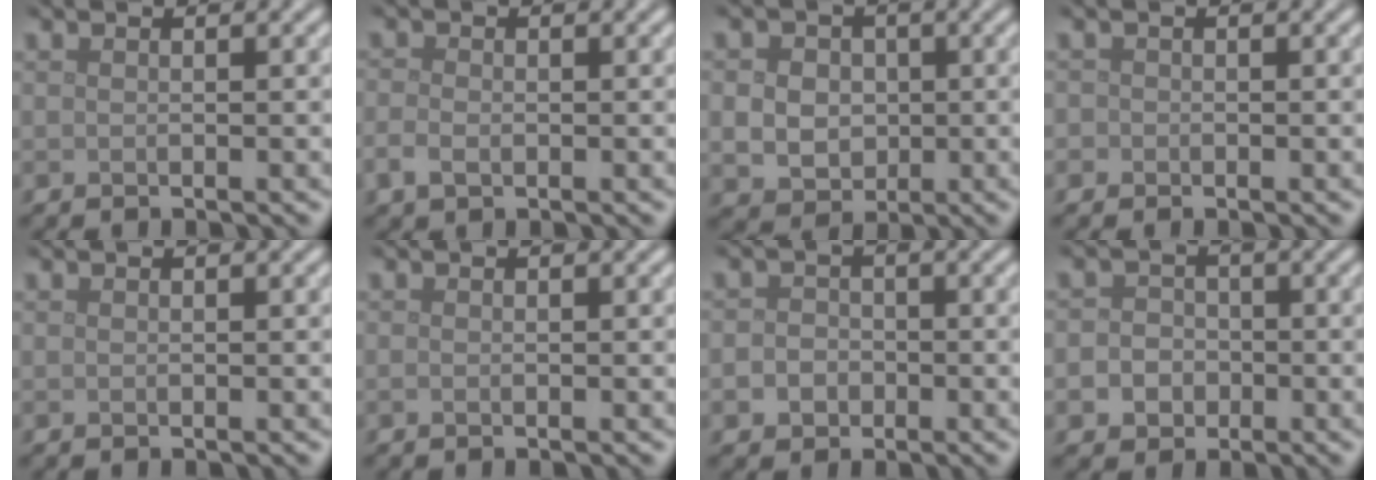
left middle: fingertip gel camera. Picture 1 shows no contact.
{"total": 1.8, "force": [-0.5, 1.3, 1.2], "torque": [-0.028, -0.003, -0.013]}
{"total": 6.1, "force": [0.6, 5.2, 3.1], "torque": [-0.047, 0.024, -0.009]}
{"total": 0.7, "force": [-0.2, 0.7, 0.0], "torque": [0.005, -0.006, -0.006]}
{"total": 0.0}
{"total": 0.0}
{"total": 2.5, "force": [-0.7, 2.2, 1.0], "torque": [0.002, 0.002, -0.023]}
{"total": 4.0, "force": [-1.2, 3.6, 1.2], "torque": [0.006, 0.005, -0.039]}